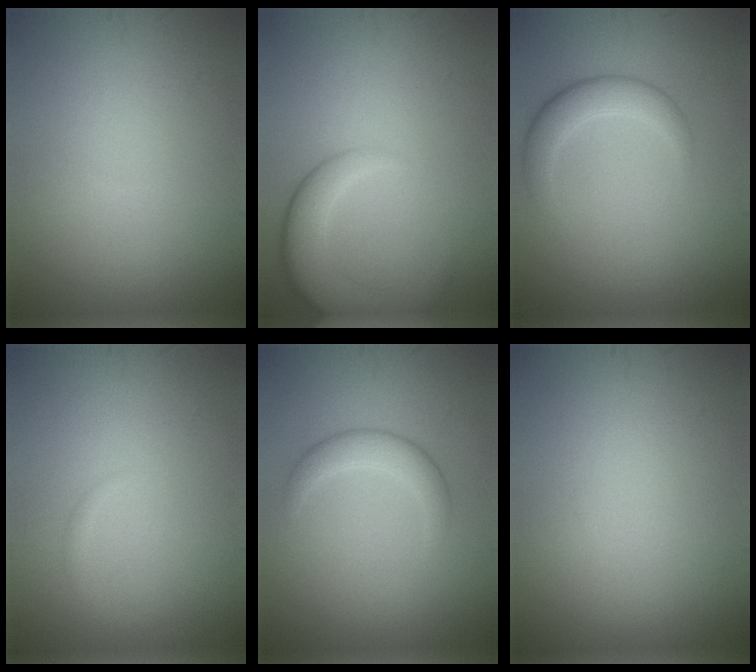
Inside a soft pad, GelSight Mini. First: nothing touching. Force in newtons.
{"total": 5.0, "press": 5.0, "slide": 0.4}
{"total": 2.9, "press": 2.9, "slide": 0.2}
{"total": 0.7, "press": 0.7, "slide": 0.1}
{"total": 2.7, "press": 2.7, "slide": 0.1}
{"total": 0.0}